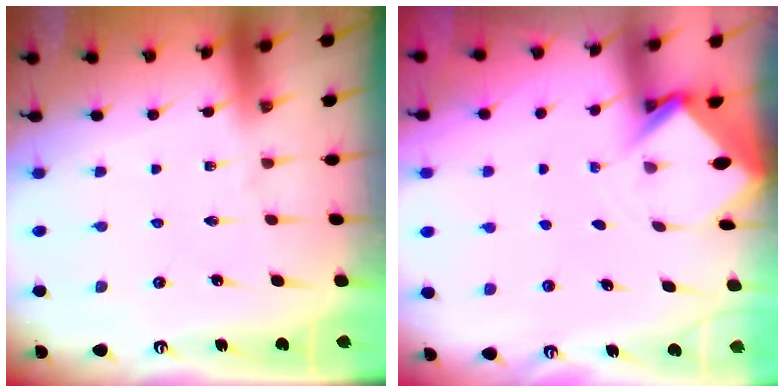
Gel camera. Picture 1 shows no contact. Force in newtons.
{"total": 2.9, "press": 2.9, "slide": 0.2}